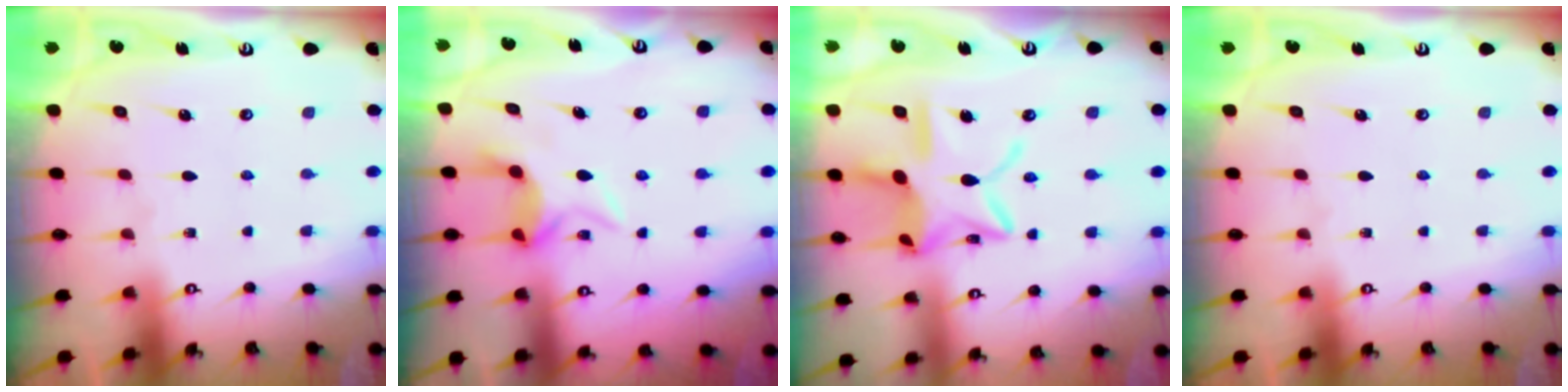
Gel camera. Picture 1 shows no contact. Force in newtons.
{"total": 7.5, "press": 7.5, "slide": 0.4}
{"total": 15.7, "press": 15.6, "slide": 1.3}
{"total": 0.0}